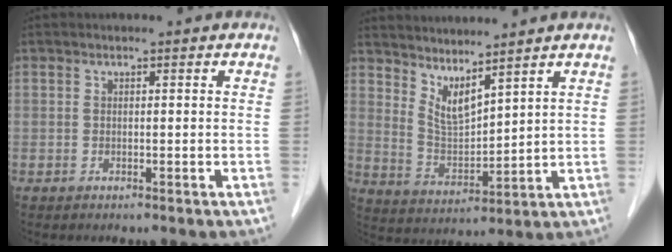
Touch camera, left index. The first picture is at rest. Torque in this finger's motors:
{"motor_torque": [0.49, 0.28, 0.26, 0.02]}